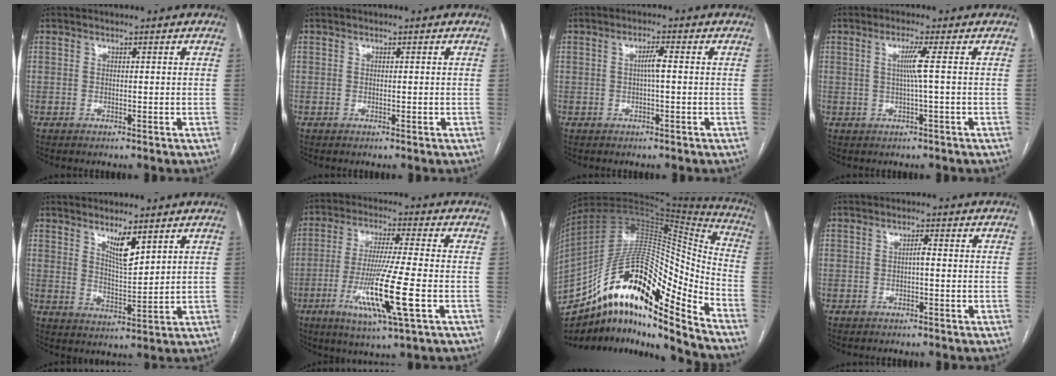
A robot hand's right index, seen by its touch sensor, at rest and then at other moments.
{"total": 0.0}
{"total": 2.2, "force": [0.0, 0.1, 2.2], "torque": [-0.041, 0.002, 0.001]}
{"total": 3.1, "force": [0.3, -1.1, 2.9], "torque": [-0.057, 0.000, 0.007]}
{"total": 5.2, "force": [3.3, 0.9, 3.9], "torque": [-0.073, -0.011, 0.065]}
{"total": 13.3, "force": [-4.0, -0.1, 12.6], "torque": [-0.246, -0.024, -0.074]}
{"total": 26.0, "force": [-14.9, 6.5, 20.3], "torque": [-0.369, 0.030, -0.259]}
{"total": 1.1, "force": [-0.3, 0.2, 1.1], "torque": [-0.018, 0.003, -0.005]}